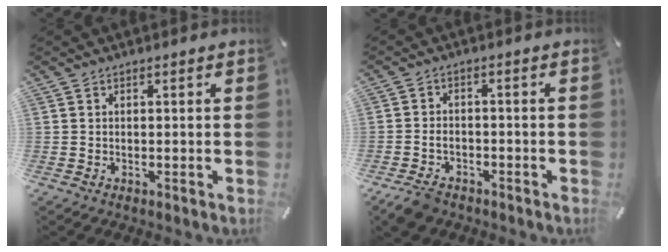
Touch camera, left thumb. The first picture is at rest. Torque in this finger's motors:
{"motor_torque": [-0.04, 0.06, -0.04, 0.04, 0.00]}